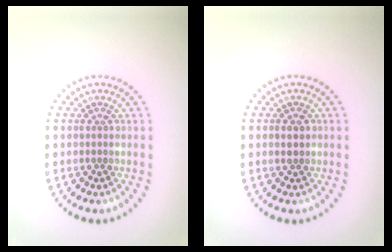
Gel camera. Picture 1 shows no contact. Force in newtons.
{"total": 1.2, "press": 1.1, "slide": 0.2}